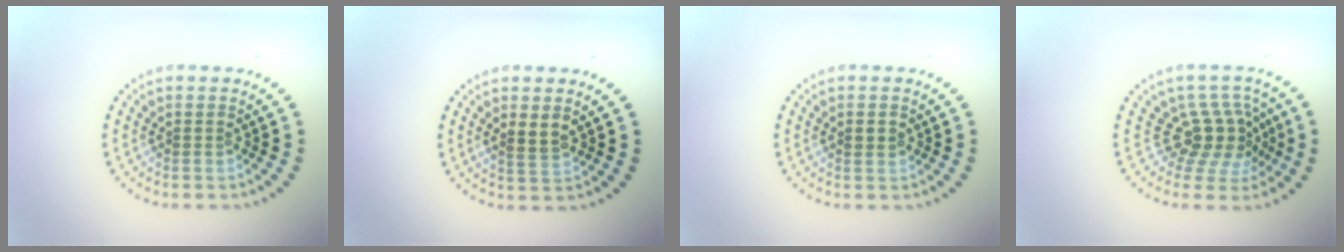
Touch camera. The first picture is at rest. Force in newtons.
{"total": 1.8, "press": 1.6, "slide": 0.7}
{"total": 1.5, "press": 1.5, "slide": 0.1}
{"total": 4.0, "press": 2.8, "slide": 2.8}